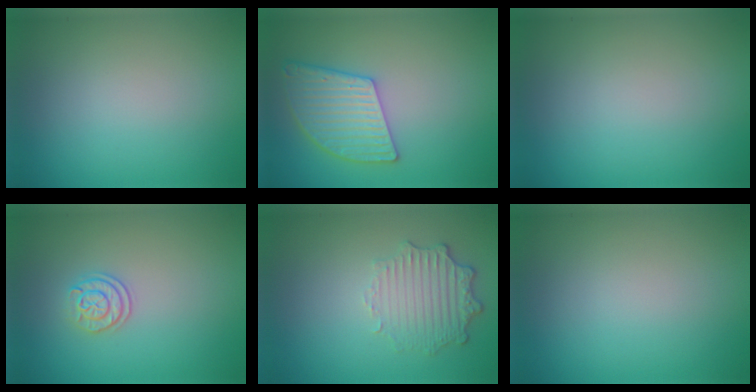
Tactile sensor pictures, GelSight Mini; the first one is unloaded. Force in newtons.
{"total": 4.8, "press": 4.3, "slide": 2.1}
{"total": 0.0}
{"total": 2.0, "press": 1.8, "slide": 0.9}
{"total": 2.9, "press": 2.4, "slide": 1.6}
{"total": 0.0}